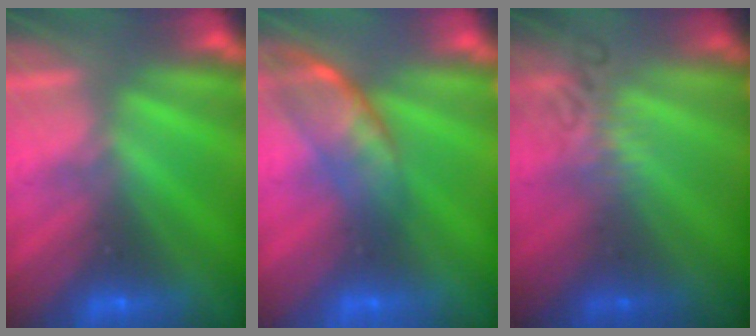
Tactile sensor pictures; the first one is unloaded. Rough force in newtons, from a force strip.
{"total": 2.6}
{"total": 2.4}